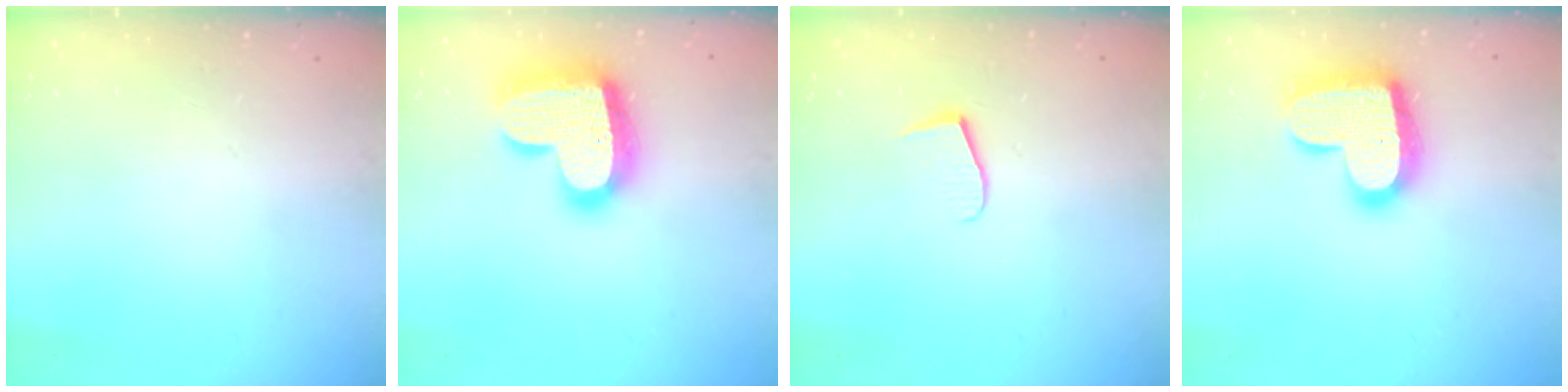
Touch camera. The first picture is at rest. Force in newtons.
{"total": 20.8, "press": 20.7, "slide": 1.5}
{"total": 7.0, "press": 6.9, "slide": 0.5}
{"total": 17.7, "press": 17.7, "slide": 1.2}